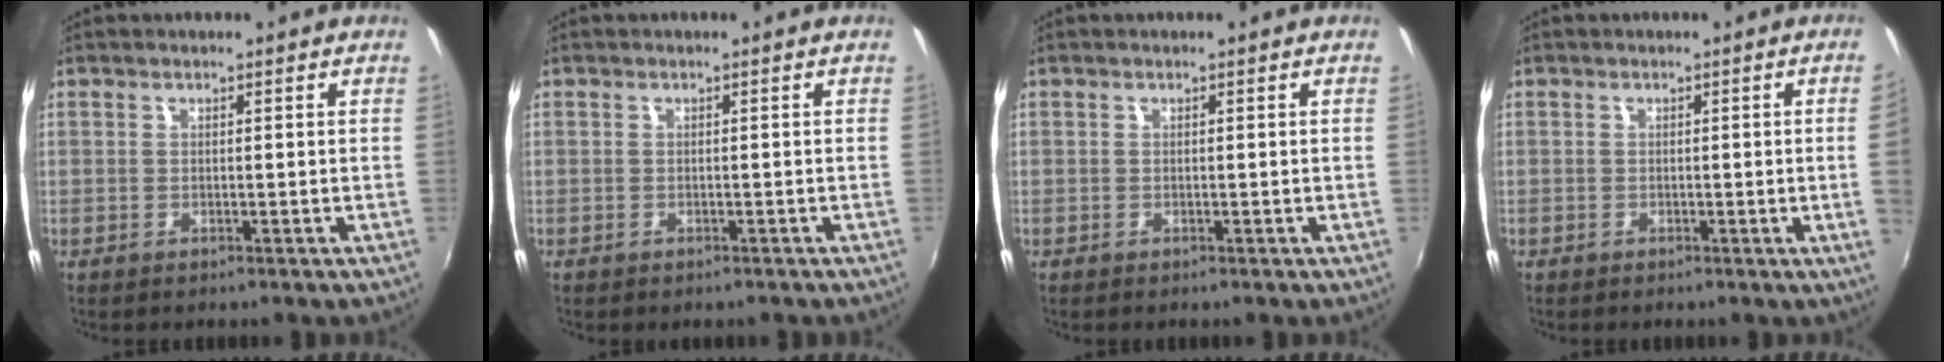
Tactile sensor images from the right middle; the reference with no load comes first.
{"total": 0.8, "force": [-0.7, 0.4, 0.2], "torque": [-0.008, -0.003, -0.009]}
{"total": 0.0}
{"total": 2.6, "force": [-0.1, -1.4, 2.2], "torque": [-0.032, -0.011, 0.002]}